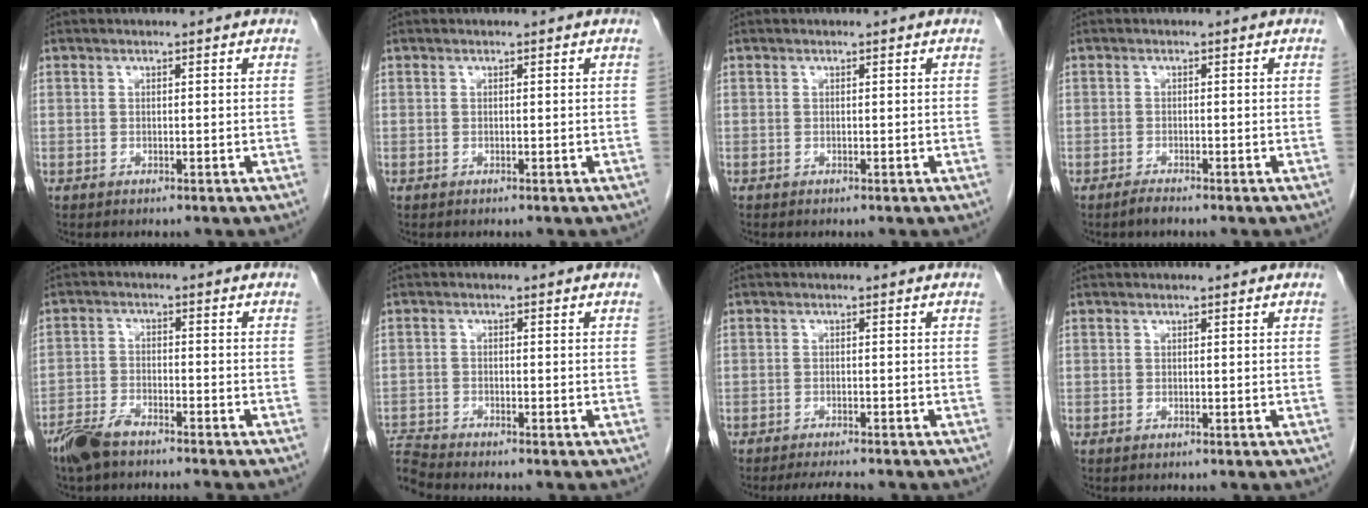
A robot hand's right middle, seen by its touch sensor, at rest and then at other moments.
{"total": 0.0}
{"total": 0.0}
{"total": 1.3, "force": [-1.2, 0.0, 0.6], "torque": [-0.020, -0.005, -0.020]}
{"total": 5.4, "force": [-4.6, 0.9, 2.7], "torque": [-0.058, -0.012, -0.091]}
{"total": 4.0, "force": [-3.8, -1.1, 0.1], "torque": [-0.012, -0.010, -0.073]}
{"total": 4.4, "force": [-4.0, 0.5, 1.9], "torque": [-0.030, -0.012, -0.060]}
{"total": 0.0}